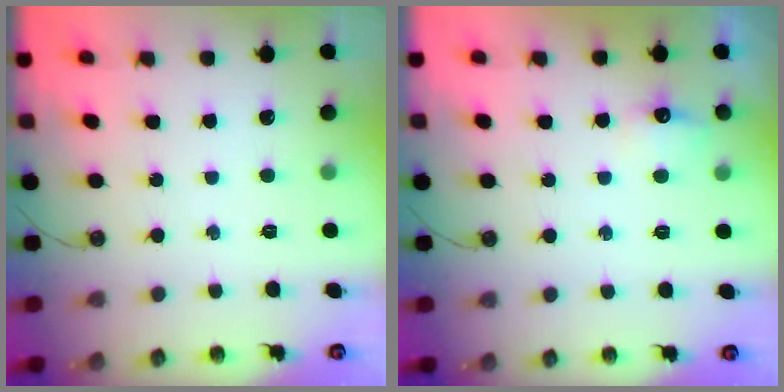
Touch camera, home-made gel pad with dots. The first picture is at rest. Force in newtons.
{"total": 6.4, "press": 6.3, "slide": 0.7}